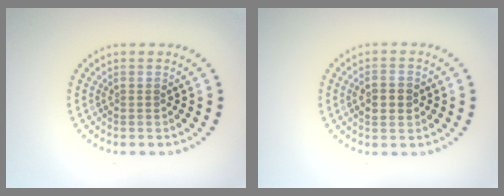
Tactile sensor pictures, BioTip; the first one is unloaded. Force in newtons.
{"total": 2.2, "press": 2.2, "slide": 0.1}